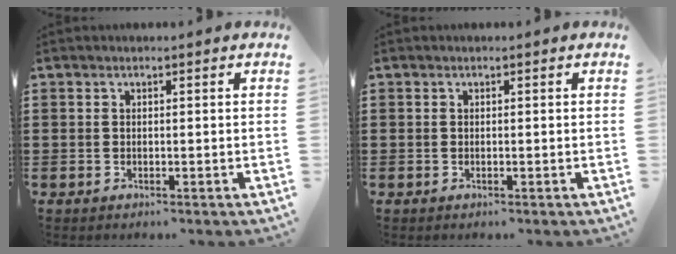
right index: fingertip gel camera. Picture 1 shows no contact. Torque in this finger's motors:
{"motor_torque": [0.40, 0.29, -0.01, 0.00]}